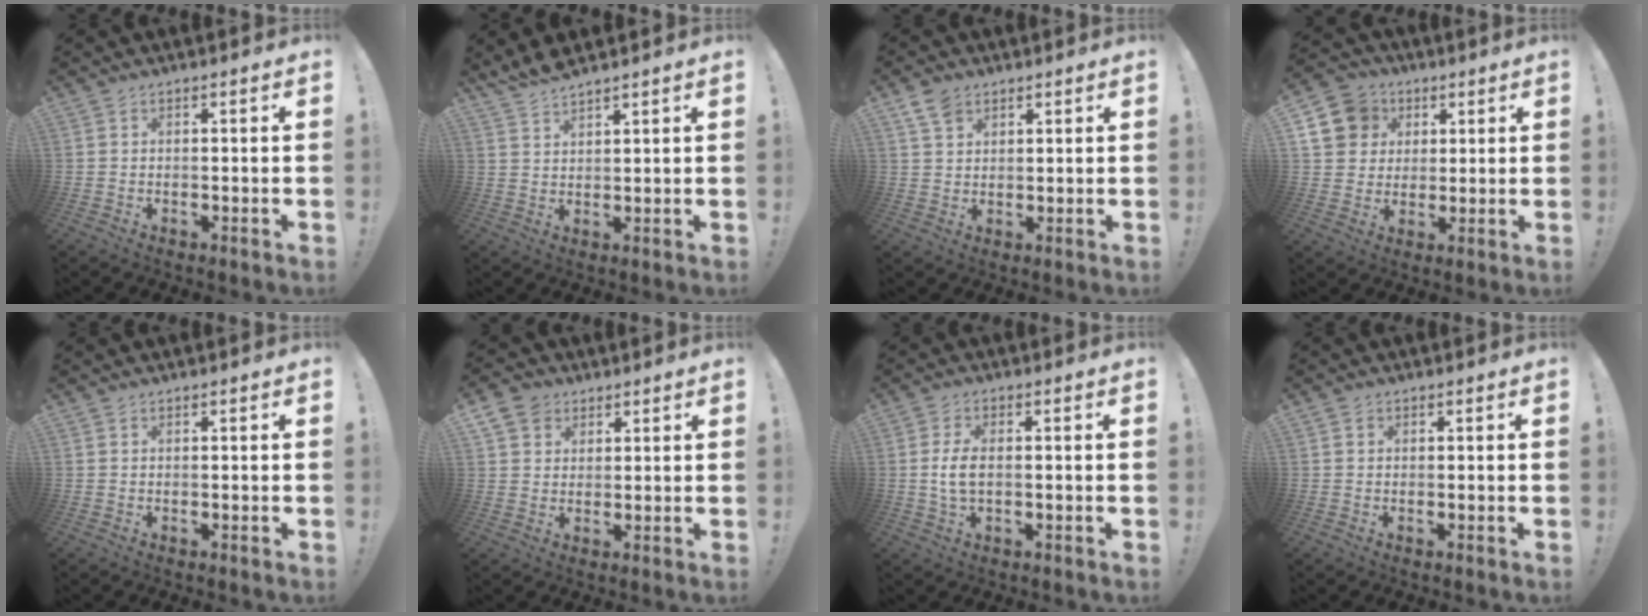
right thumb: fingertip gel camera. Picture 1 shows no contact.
{"total": 4.3, "force": [4.1, 0.6, 1.2], "torque": [-0.038, -0.022, 0.081]}
{"total": 6.7, "force": [4.2, 4.8, 2.1], "torque": [-0.034, -0.021, 0.082]}
{"total": 12.1, "force": [4.4, 10.6, 4.0], "torque": [-0.055, -0.015, 0.092]}
{"total": 0.0}
{"total": 7.2, "force": [4.1, 5.6, 1.9], "torque": [-0.032, -0.020, 0.082]}
{"total": 5.0, "force": [-0.1, 2.5, 4.4], "torque": [-0.087, 0.004, -0.002]}
{"total": 0.7, "force": [0.4, 0.6, 0.0], "torque": [0.005, -0.001, 0.006]}